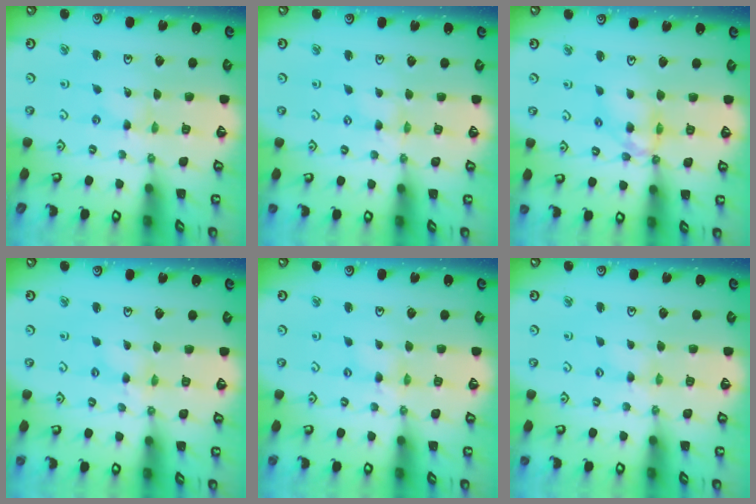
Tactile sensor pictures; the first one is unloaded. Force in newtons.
{"total": 0.0}
{"total": 10.8, "press": 10.8, "slide": 0.9}
{"total": 2.0, "press": 2.0, "slide": 0.2}
{"total": 1.6, "press": 1.6, "slide": 0.3}
{"total": 2.1, "press": 2.1, "slide": 0.3}